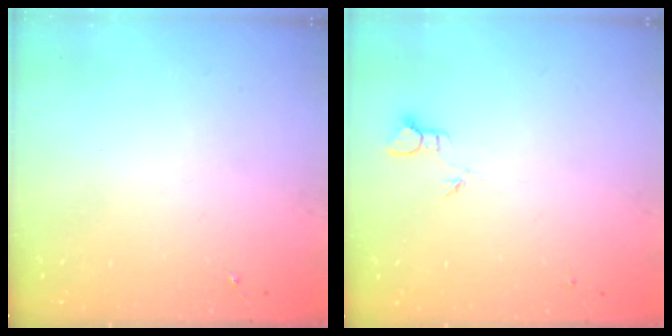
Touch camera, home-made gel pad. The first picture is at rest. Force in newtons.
{"total": 2.0, "press": 2.0, "slide": 0.1}